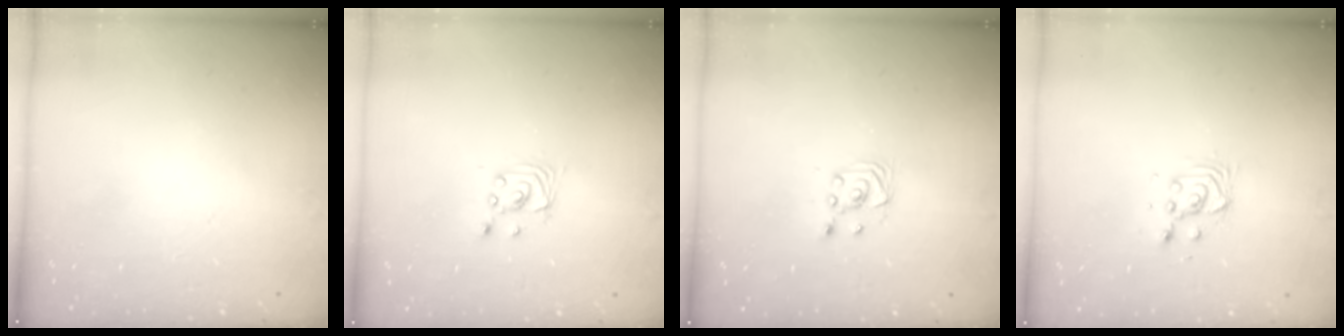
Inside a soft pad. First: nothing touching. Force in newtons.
{"total": 2.4, "press": 2.4, "slide": 0.2}
{"total": 2.5, "press": 2.2, "slide": 1.1}
{"total": 3.4, "press": 3.4, "slide": 0.4}